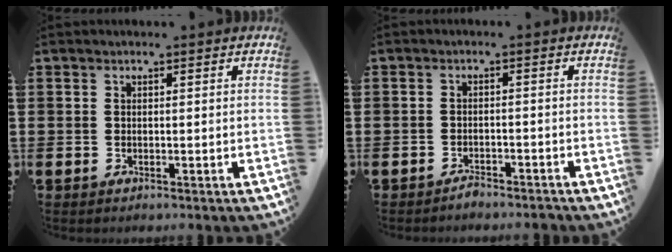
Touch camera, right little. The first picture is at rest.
{"total": 1.5, "force": [-1.5, 0.2, 0.2], "torque": [-0.009, 0.003, -0.032]}